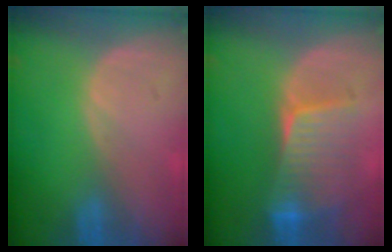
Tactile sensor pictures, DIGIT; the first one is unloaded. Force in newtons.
{"total": 6.8, "press": 6.8, "slide": 0.5}